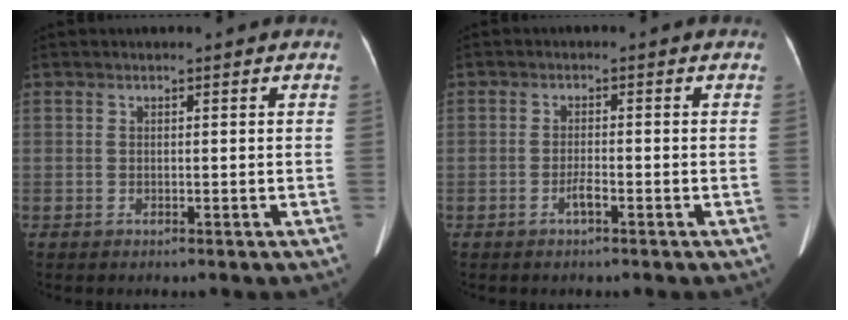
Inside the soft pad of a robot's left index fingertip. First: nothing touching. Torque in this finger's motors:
{"motor_torque": [0.28, 0.22, 0.21, 0.02]}